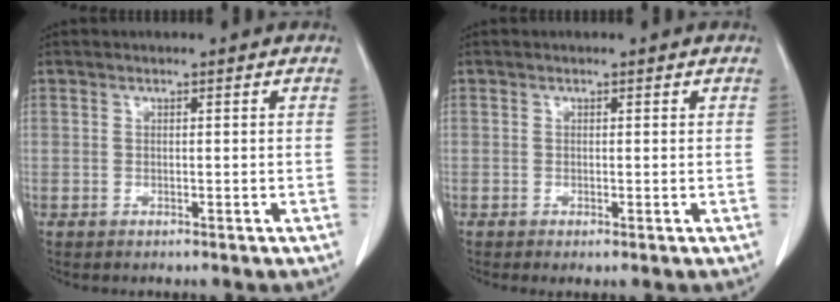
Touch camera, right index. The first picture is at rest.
{"total": 0.5, "force": [0.0, 0.2, 0.5], "torque": [-0.009, -0.002, 0.000]}